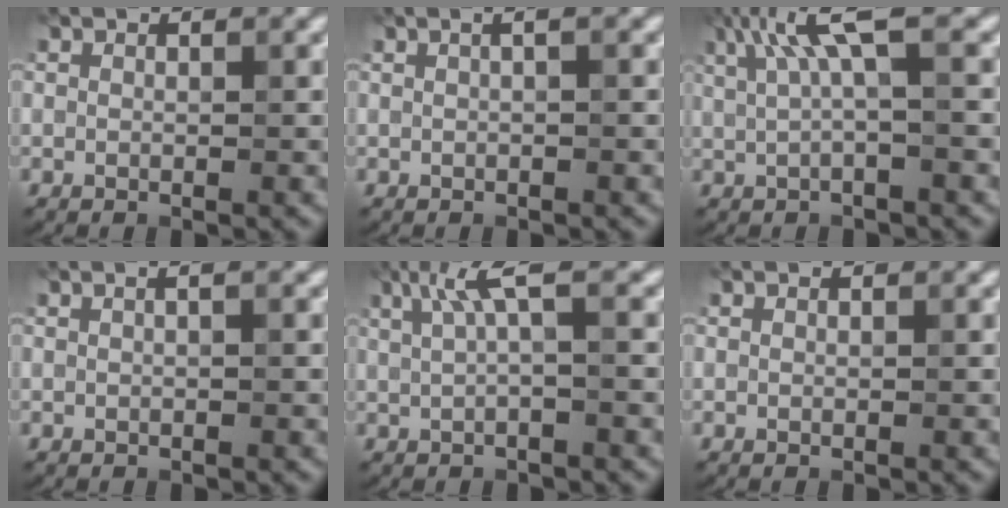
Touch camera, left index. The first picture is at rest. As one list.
[{"total": 2.7, "force": [1.1, 1.3, 2.2], "torque": [-0.017, 0.023, -0.005]}, {"total": 5.1, "force": [1.6, 1.0, 4.8], "torque": [-0.087, 0.014, 0.030]}, {"total": 1.4, "force": [0.6, 0.5, 1.2], "torque": [-0.008, 0.007, -0.007]}, {"total": 3.3, "force": [1.0, 0.5, 3.2], "torque": [-0.061, 0.007, 0.018]}, {"total": 0.0}]